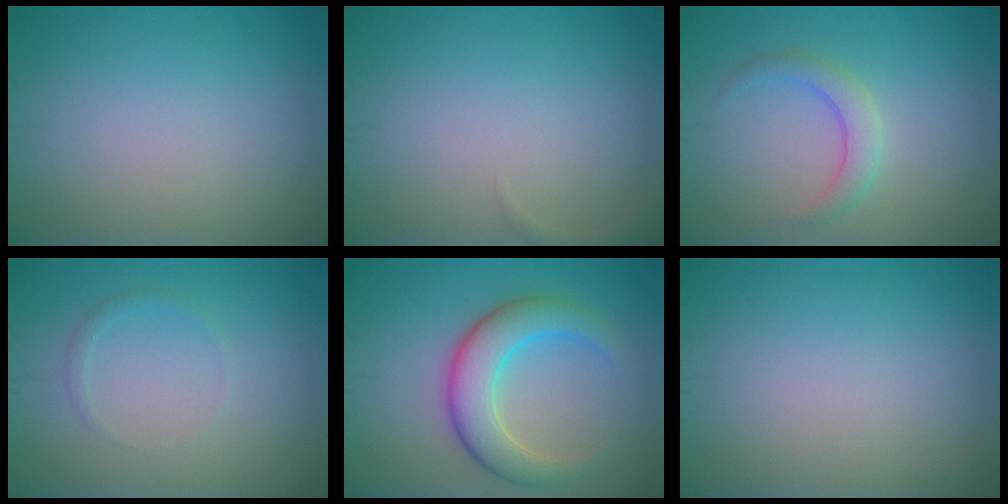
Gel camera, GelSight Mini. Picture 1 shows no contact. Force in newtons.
{"total": 0.7, "press": 0.7, "slide": 0.1}
{"total": 2.4, "press": 2.4, "slide": 0.0}
{"total": 0.8, "press": 0.8, "slide": 0.1}
{"total": 5.9, "press": 5.9, "slide": 0.2}
{"total": 0.0}